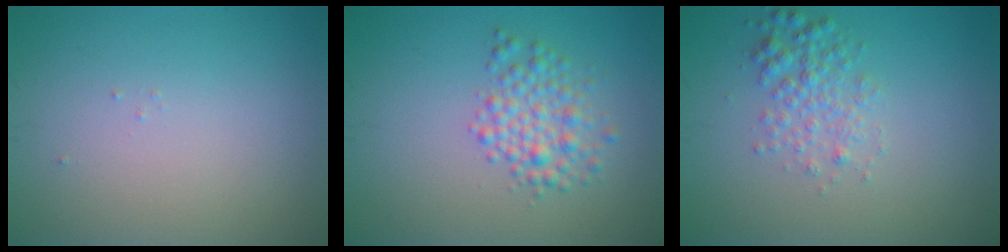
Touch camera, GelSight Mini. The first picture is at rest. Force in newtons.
{"total": 3.1, "press": 3.1, "slide": 0.0}
{"total": 2.5, "press": 2.5, "slide": 0.0}